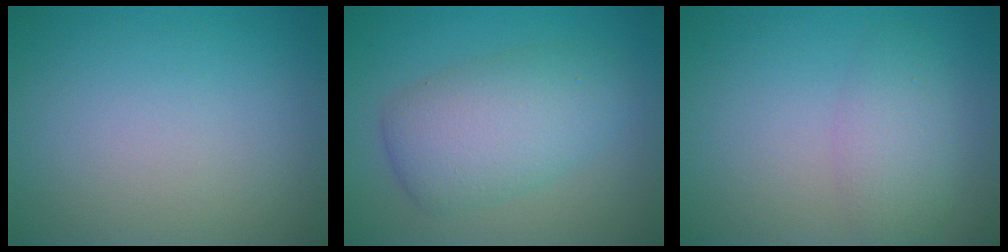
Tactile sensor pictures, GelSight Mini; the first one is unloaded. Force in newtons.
{"total": 5.8, "press": 5.8, "slide": 0.1}
{"total": 2.8, "press": 2.8, "slide": 0.1}